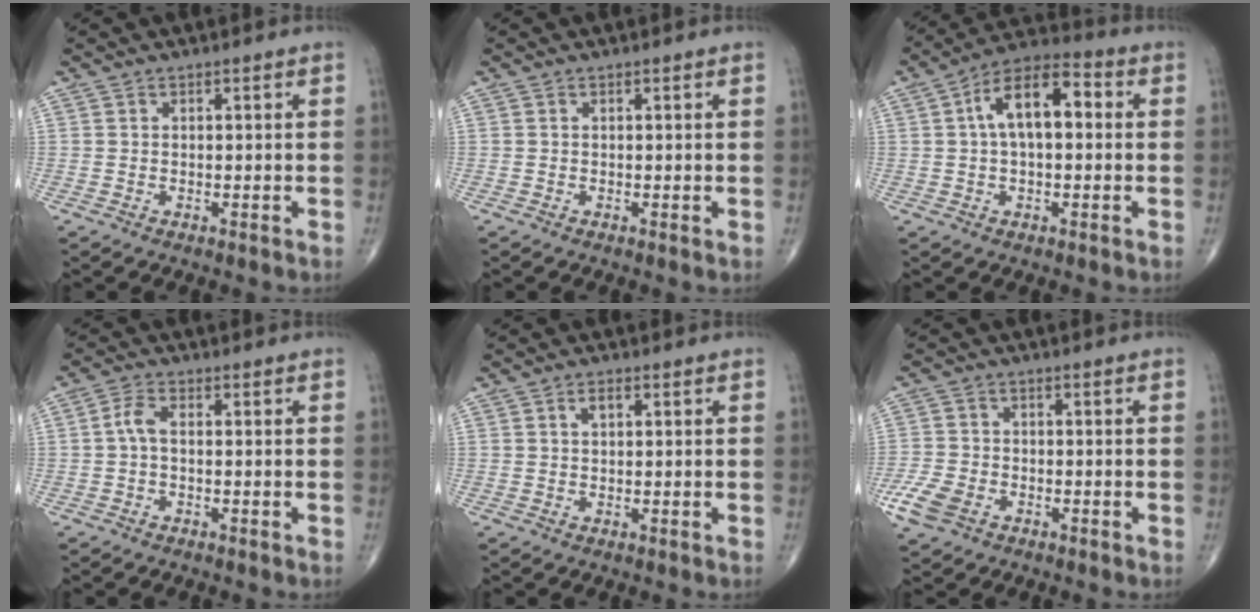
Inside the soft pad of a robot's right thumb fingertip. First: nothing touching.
{"total": 0.0}
{"total": 12.2, "force": [1.8, 6.2, 10.3], "torque": [-0.168, 0.034, 0.018]}
{"total": 3.0, "force": [-0.3, 1.4, 2.6], "torque": [-0.058, 0.008, -0.011]}
{"total": 1.8, "force": [0.6, 1.0, 1.4], "torque": [-0.026, 0.004, 0.010]}
{"total": 6.6, "force": [-3.4, 4.3, 3.6], "torque": [-0.086, 0.009, -0.066]}